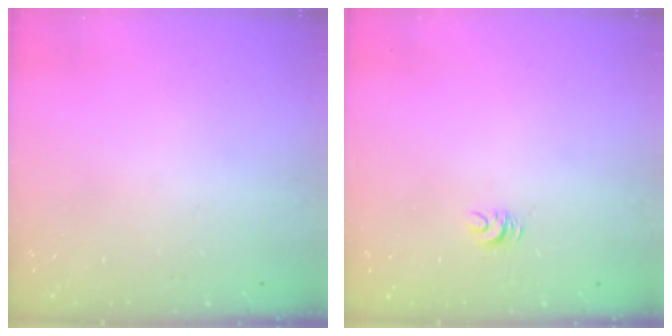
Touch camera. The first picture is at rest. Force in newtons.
{"total": 3.9, "press": 3.9, "slide": 0.3}